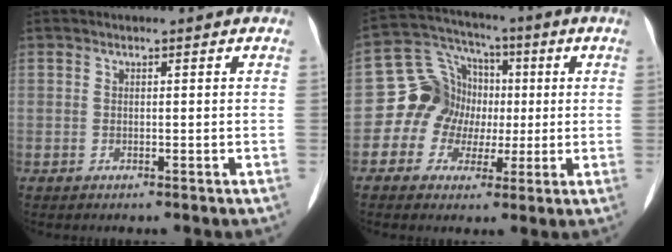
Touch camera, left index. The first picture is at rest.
{"total": 9.4, "force": [-0.4, 9.0, 2.7], "torque": [-0.054, 0.044, -0.009]}